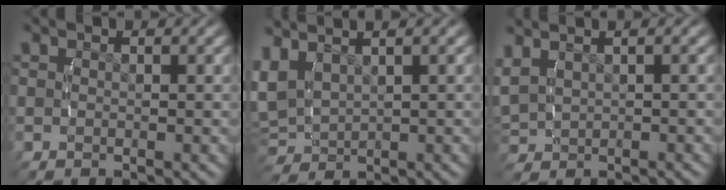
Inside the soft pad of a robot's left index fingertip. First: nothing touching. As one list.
[{"total": 5.7, "force": [1.2, 4.7, 2.9], "torque": [-0.099, -0.017, 0.030]}, {"total": 3.9, "force": [1.4, 2.8, 2.3], "torque": [-0.056, 0.011, 0.026]}]